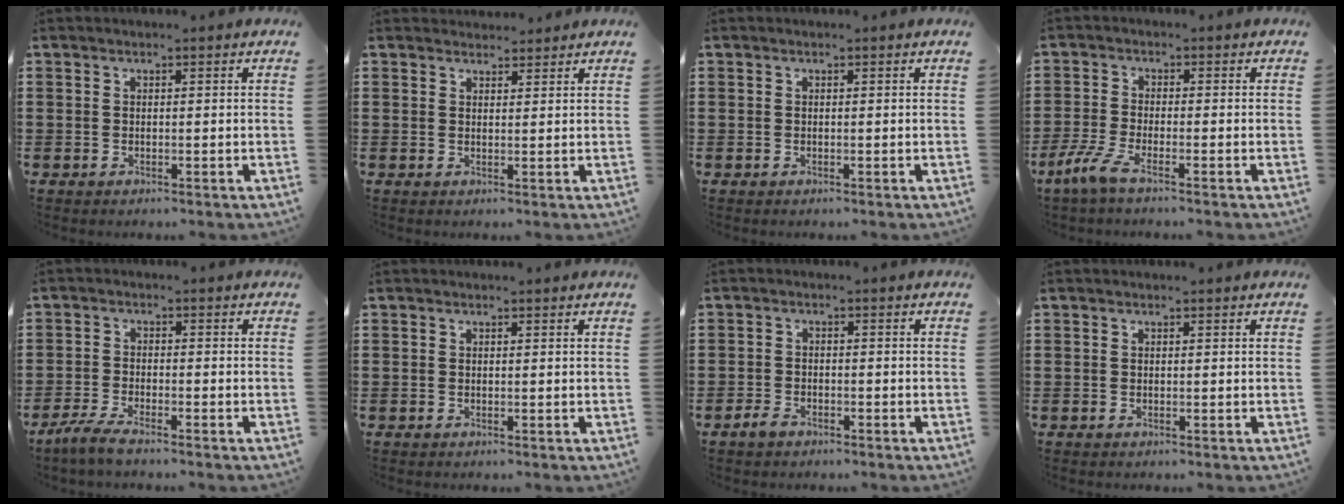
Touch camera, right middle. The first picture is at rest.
{"total": 2.0, "force": [2.0, 0.5, -0.1], "torque": [0.005, 0.000, 0.036]}
{"total": 0.0}
{"total": 4.7, "force": [-3.0, 0.9, 3.4], "torque": [-0.091, -0.016, -0.065]}
{"total": 3.5, "force": [-3.0, 0.3, 1.7], "torque": [-0.051, -0.010, -0.064]}
{"total": 0.0}
{"total": 2.5, "force": [-1.7, 1.3, 1.2], "torque": [-0.030, 0.001, -0.037]}
{"total": 0.0}